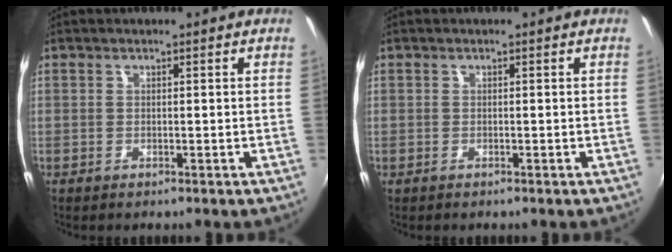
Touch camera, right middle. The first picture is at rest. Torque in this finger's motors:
{"motor_torque": [-0.18, -0.12, -0.03, 0.01]}